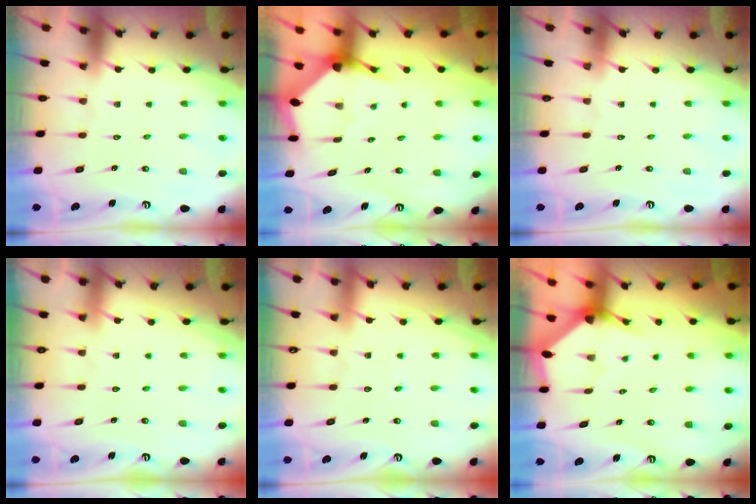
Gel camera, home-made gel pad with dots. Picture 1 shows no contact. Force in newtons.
{"total": 3.7, "press": 3.7, "slide": 0.4}
{"total": 0.0}
{"total": 2.1, "press": 2.1, "slide": 0.2}
{"total": 3.9, "press": 3.8, "slide": 0.4}
{"total": 3.0, "press": 3.0, "slide": 0.3}